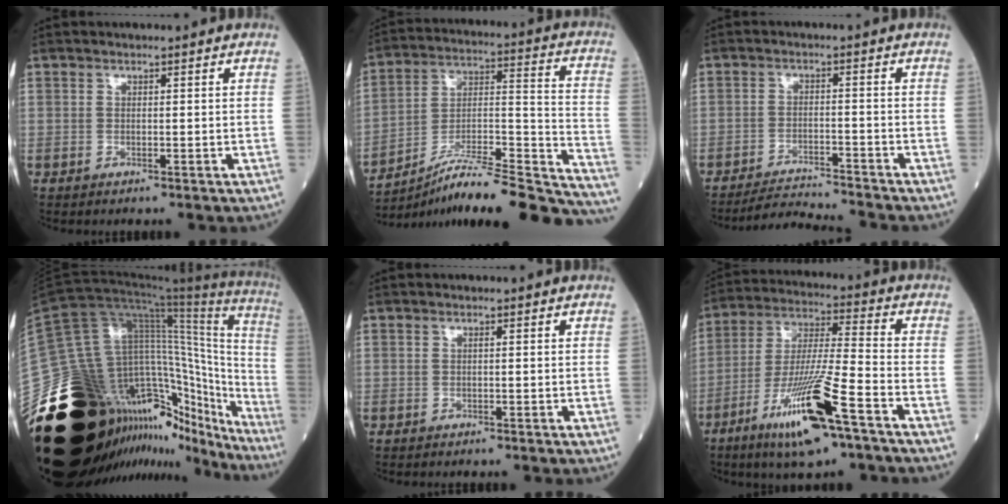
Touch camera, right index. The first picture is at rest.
{"total": 27.1, "force": [-23.8, 1.4, 12.9], "torque": [-0.137, 0.006, -0.361]}
{"total": 6.6, "force": [-6.5, -1.4, 0.4], "torque": [-0.009, -0.010, -0.113]}
{"total": 47.8, "force": [-32.4, 17.5, 30.4], "torque": [-0.468, -0.040, -0.479]}
{"total": 0.0}
{"total": 15.6, "force": [-8.4, 1.1, 13.1], "torque": [-0.262, -0.028, -0.150]}